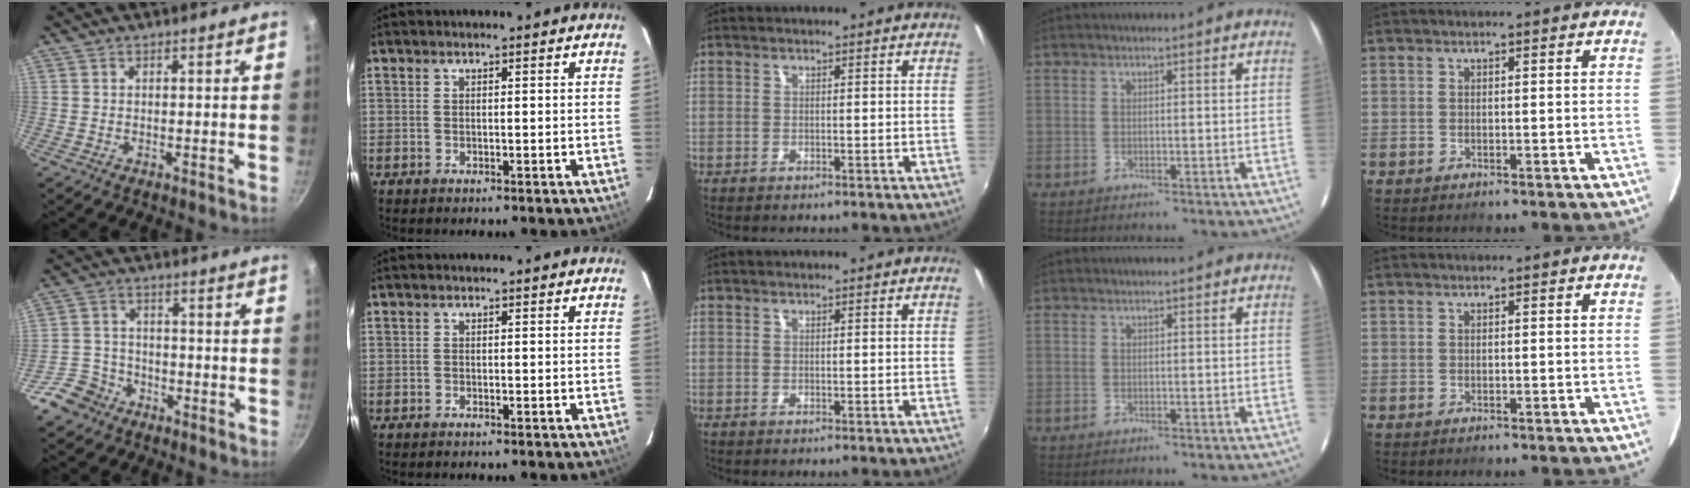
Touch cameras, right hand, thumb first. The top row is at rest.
{"thumb": {"total": 7.1, "force": [-4.4, 5.3, 1.8], "torque": [-0.019, 0.041, -0.085]}}